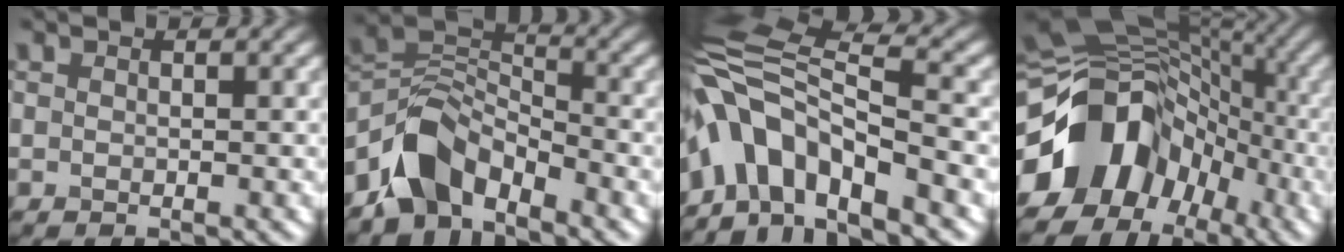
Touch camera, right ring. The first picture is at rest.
{"total": 5.6, "force": [-4.1, 2.9, 2.4], "torque": [-0.036, 0.005, -0.090]}
{"total": 10.1, "force": [-5.0, 4.6, 7.5], "torque": [-0.134, 0.017, -0.099]}
{"total": 12.6, "force": [-4.4, 9.9, 6.6], "torque": [-0.116, 0.000, -0.084]}